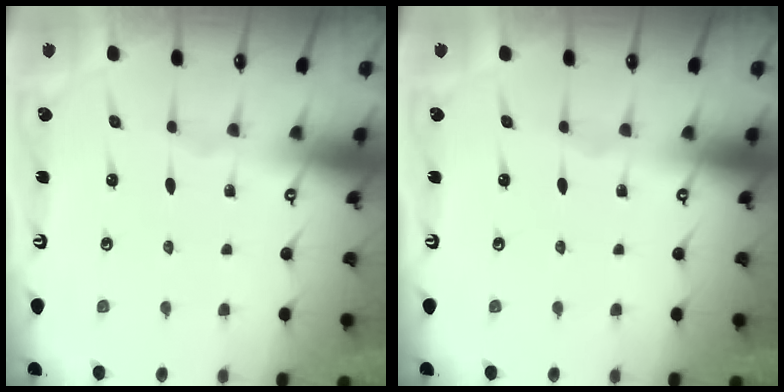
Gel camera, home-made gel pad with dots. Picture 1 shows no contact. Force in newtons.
{"total": 0.0}